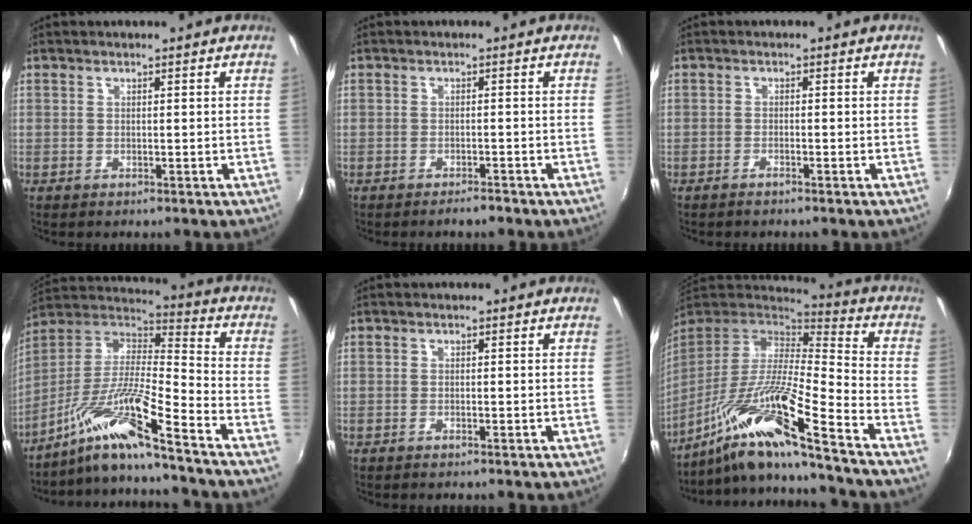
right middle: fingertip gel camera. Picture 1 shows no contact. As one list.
[{"total": 1.8, "force": [-1.6, 0.4, 0.7], "torque": [-0.017, -0.002, -0.026]}, {"total": 1.2, "force": [-1.1, -0.1, 0.5], "torque": [-0.014, -0.001, -0.022]}, {"total": 13.0, "force": [-9.4, -0.8, 8.9], "torque": [-0.159, 0.002, -0.189]}, {"total": 0.6, "force": [-0.6, 0.0, 0.3], "torque": [-0.004, -0.001, -0.013]}, {"total": 18.9, "force": [-13.1, -0.6, 13.7], "torque": [-0.225, -0.038, -0.249]}]